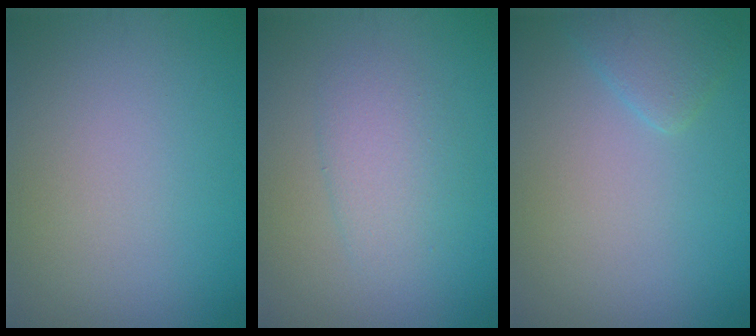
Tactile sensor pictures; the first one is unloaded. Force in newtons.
{"total": 2.6, "press": 2.6, "slide": 0.2}
{"total": 2.1, "press": 2.1, "slide": 0.1}